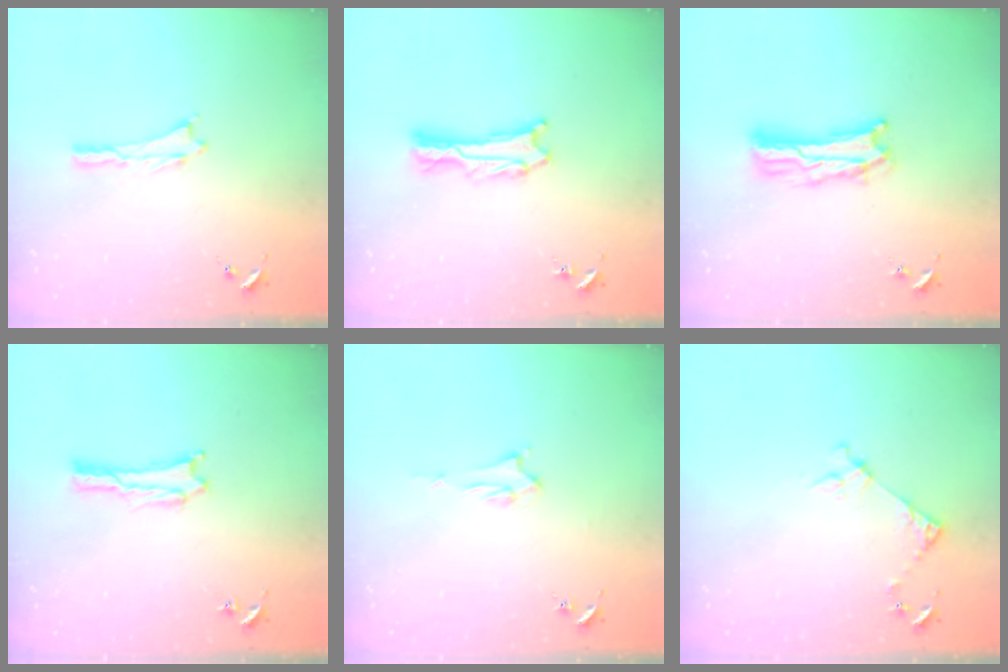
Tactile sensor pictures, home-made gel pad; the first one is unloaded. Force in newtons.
{"total": 1.2, "press": 1.2, "slide": 0.1}
{"total": 5.1, "press": 5.1, "slide": 0.5}
{"total": 1.7, "press": 1.7, "slide": 0.1}
{"total": 1.9, "press": 1.9, "slide": 0.1}
{"total": 5.0, "press": 5.0, "slide": 0.4}